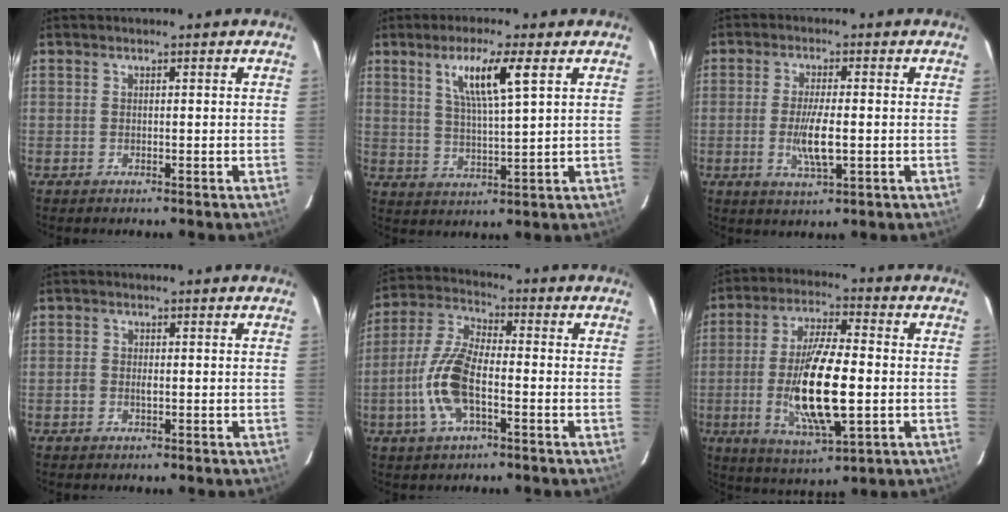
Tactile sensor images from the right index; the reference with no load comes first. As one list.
[{"total": 8.5, "force": [3.9, 0.5, 7.5], "torque": [-0.139, -0.002, 0.073]}, {"total": 6.6, "force": [-1.2, 1.4, 6.3], "torque": [-0.123, -0.010, -0.020]}, {"total": 1.4, "force": [-0.4, 0.9, 1.1], "torque": [-0.022, 0.000, -0.008]}, {"total": 11.7, "force": [-3.4, 4.5, 10.3], "torque": [-0.226, 0.004, -0.070]}, {"total": 16.1, "force": [-2.4, 4.1, 15.3], "torque": [-0.299, -0.012, -0.040]}]